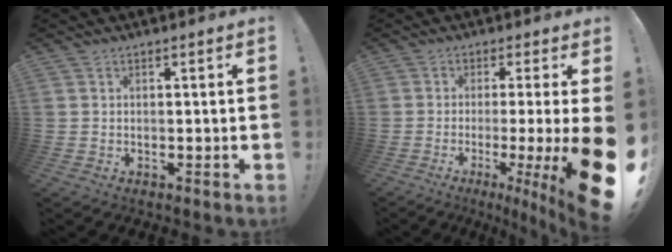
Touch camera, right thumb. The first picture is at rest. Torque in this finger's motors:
{"motor_torque": [0.10, 1.62, 1.61, -1.16, 0.18]}